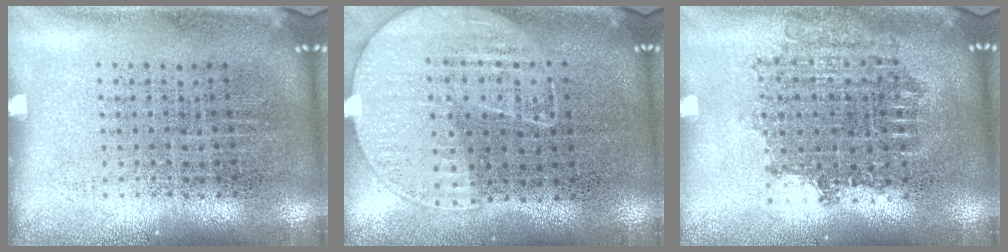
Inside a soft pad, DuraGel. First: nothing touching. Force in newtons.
{"total": 1.2, "press": 1.0, "slide": 0.6}
{"total": 1.7, "press": 1.4, "slide": 1.0}